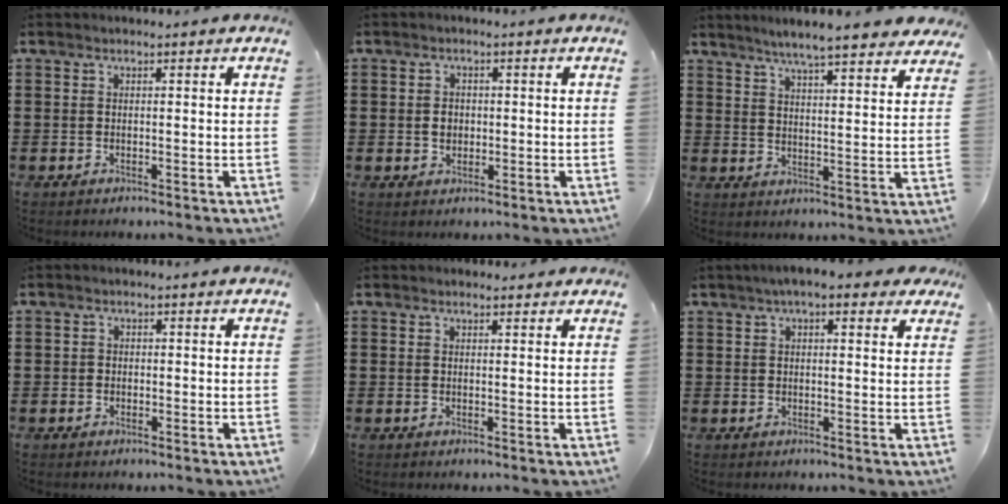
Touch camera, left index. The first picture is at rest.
{"total": 2.1, "force": [-0.1, 1.8, 1.2], "torque": [-0.029, 0.005, -0.004]}
{"total": 5.7, "force": [5.3, -0.1, 2.3], "torque": [-0.064, -0.021, 0.091]}
{"total": 0.9, "force": [-0.3, 0.8, 0.3], "torque": [-0.009, 0.003, -0.008]}
{"total": 0.9, "force": [0.7, 0.5, 0.1], "torque": [-0.004, 0.005, 0.014]}
{"total": 4.5, "force": [3.0, 1.0, 3.2], "torque": [-0.070, 0.006, 0.052]}